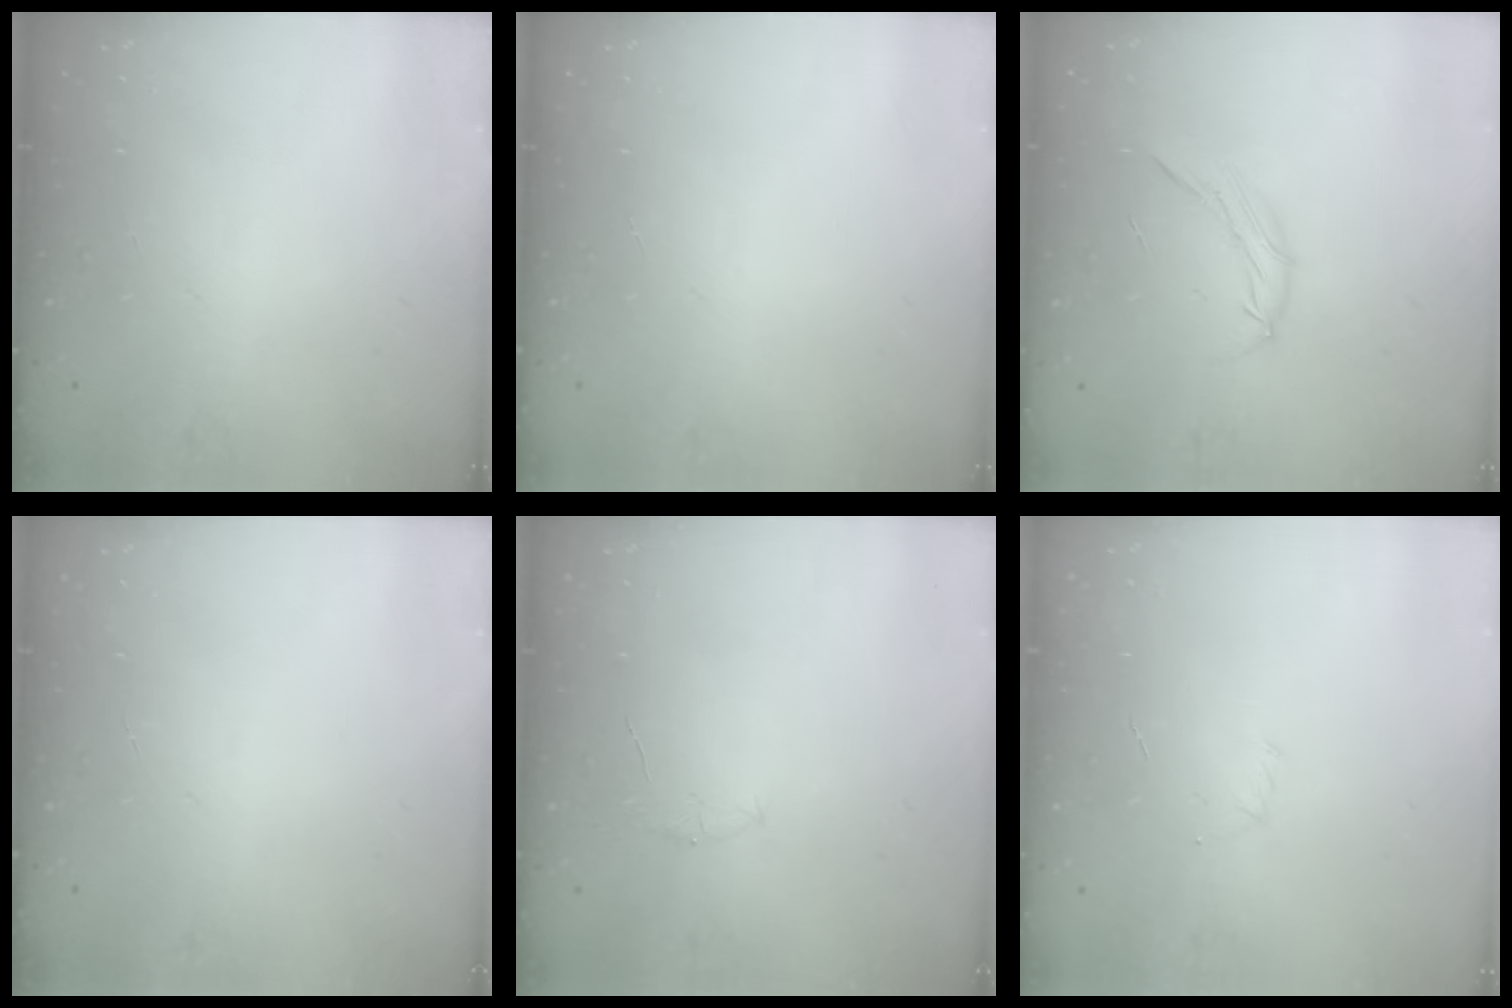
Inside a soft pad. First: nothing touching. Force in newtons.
{"total": 0.0}
{"total": 6.6, "press": 6.6, "slide": 0.6}
{"total": 0.0}
{"total": 4.0, "press": 3.8, "slide": 1.2}
{"total": 2.9, "press": 2.8, "slide": 0.8}